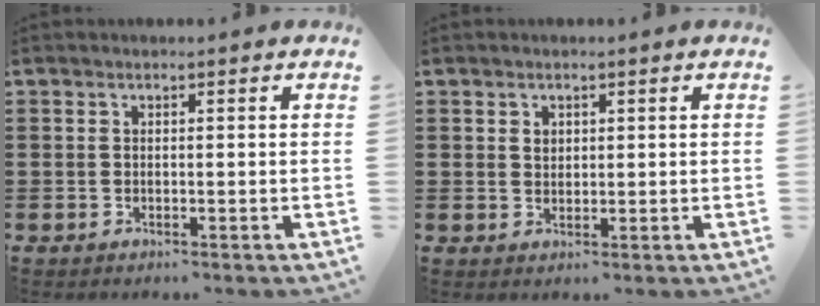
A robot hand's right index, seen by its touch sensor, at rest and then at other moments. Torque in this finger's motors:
{"motor_torque": [0.00, 0.01, 0.00, 0.02]}